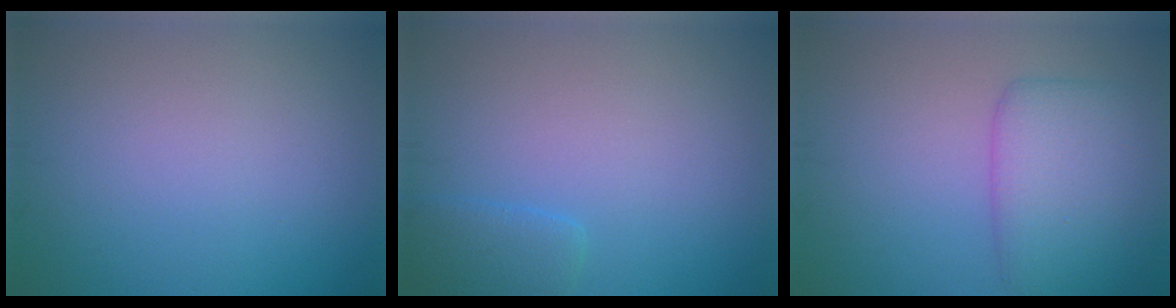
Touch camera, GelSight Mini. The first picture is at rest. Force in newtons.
{"total": 1.9, "press": 1.8, "slide": 0.3}
{"total": 5.5, "press": 5.5, "slide": 0.1}